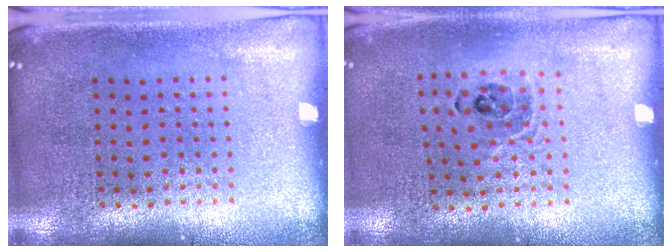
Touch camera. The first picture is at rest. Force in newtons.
{"total": 0.9, "press": 0.9, "slide": 0.1}